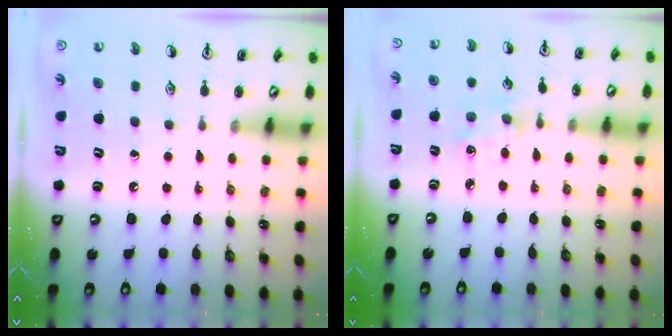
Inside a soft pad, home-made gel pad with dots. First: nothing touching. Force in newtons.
{"total": 2.3, "press": 2.2, "slide": 0.4}